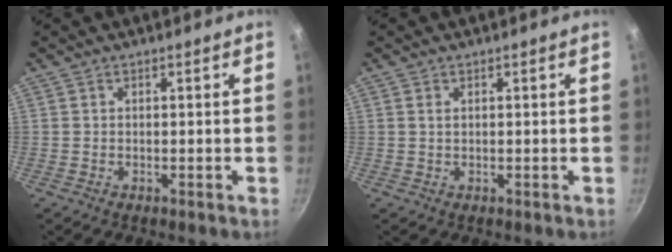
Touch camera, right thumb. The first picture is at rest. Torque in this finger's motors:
{"motor_torque": [-0.28, 0.23, 0.26, 0.28, 0.01]}